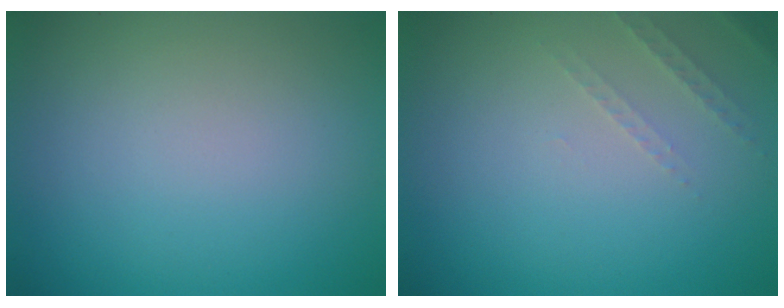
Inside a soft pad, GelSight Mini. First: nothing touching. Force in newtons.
{"total": 1.3, "press": 1.2, "slide": 0.4}